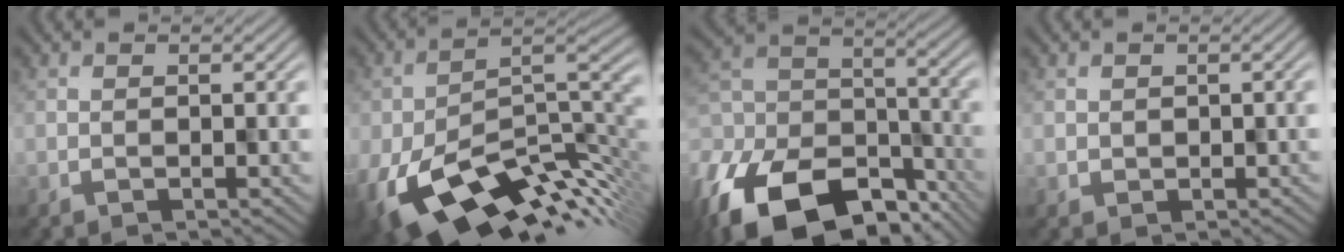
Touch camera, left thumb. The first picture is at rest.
{"total": 15.7, "force": [-6.4, 8.4, 11.6], "torque": [-0.214, -0.043, -0.094]}
{"total": 18.0, "force": [-11.5, 10.0, 9.5], "torque": [-0.227, -0.050, -0.173]}
{"total": 1.0, "force": [0.3, 0.9, -0.3], "torque": [0.005, -0.004, 0.007]}